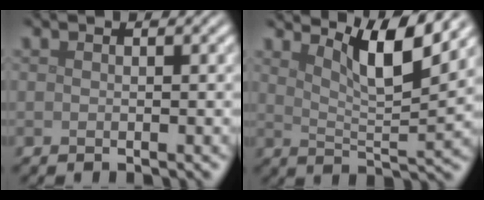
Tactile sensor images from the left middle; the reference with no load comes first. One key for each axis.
{"total": 6.1, "fx": 4.1, "fy": 1.1, "fz": 4.4, "tx": -0.072, "ty": -0.003, "tz": 0.070}